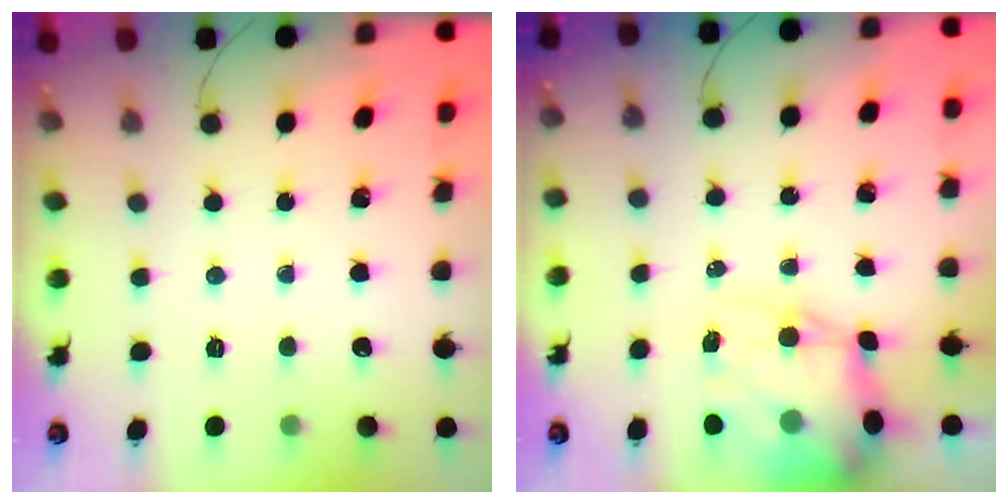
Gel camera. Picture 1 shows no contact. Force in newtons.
{"total": 15.2, "press": 14.8, "slide": 3.4}